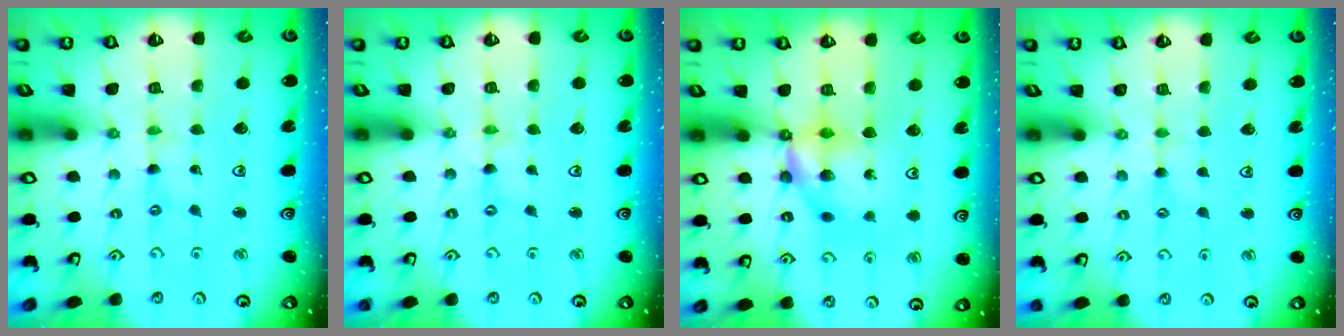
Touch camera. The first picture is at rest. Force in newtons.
{"total": 0.7, "press": 0.7, "slide": 0.1}
{"total": 10.9, "press": 10.8, "slide": 0.5}
{"total": 2.3, "press": 2.3, "slide": 0.3}